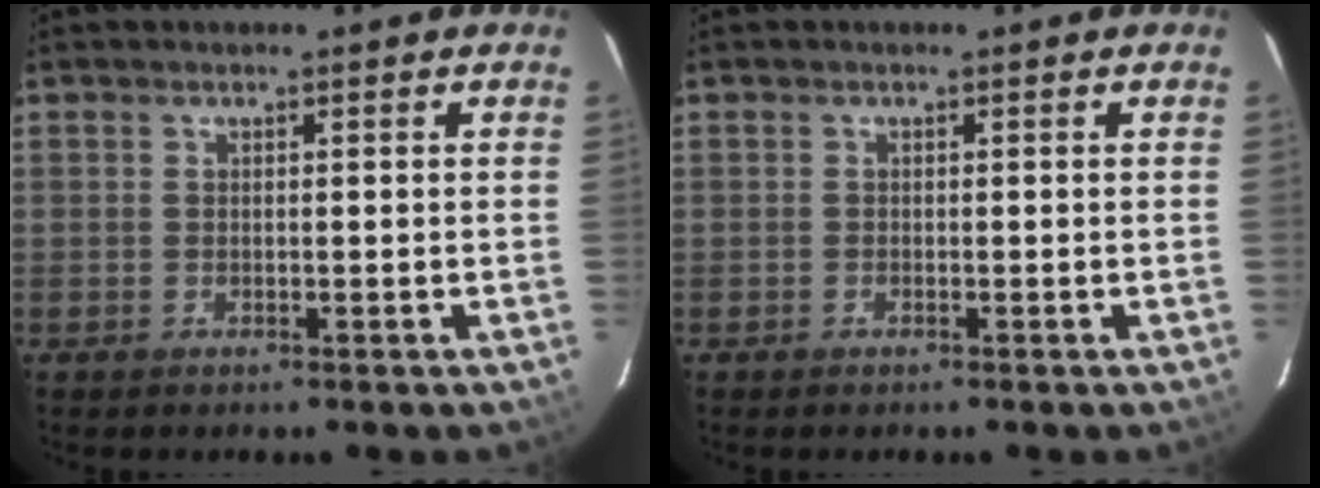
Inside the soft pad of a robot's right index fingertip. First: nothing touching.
{"total": 0.0}